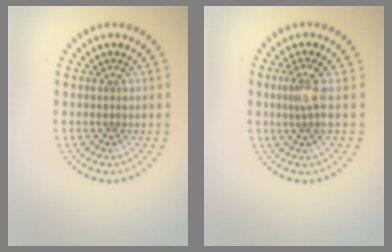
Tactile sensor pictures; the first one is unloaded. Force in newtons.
{"total": 2.2, "press": 1.6, "slide": 1.4}